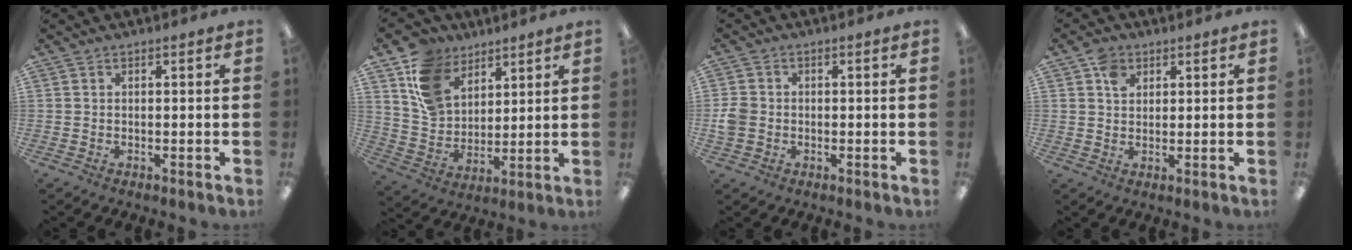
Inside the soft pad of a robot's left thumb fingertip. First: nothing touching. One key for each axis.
{"total": 14.0, "fx": 8.7, "fy": 9.5, "fz": 5.6, "tx": -0.125, "ty": -0.031, "tz": 0.172}
{"total": 3.7, "fx": -0.6, "fy": 3.3, "fz": 1.5, "tx": -0.017, "ty": 0.005, "tz": -0.012}
{"total": 5.3, "fx": 3.2, "fy": 3.1, "fz": 3.0, "tx": -0.060, "ty": -0.001, "tz": 0.058}